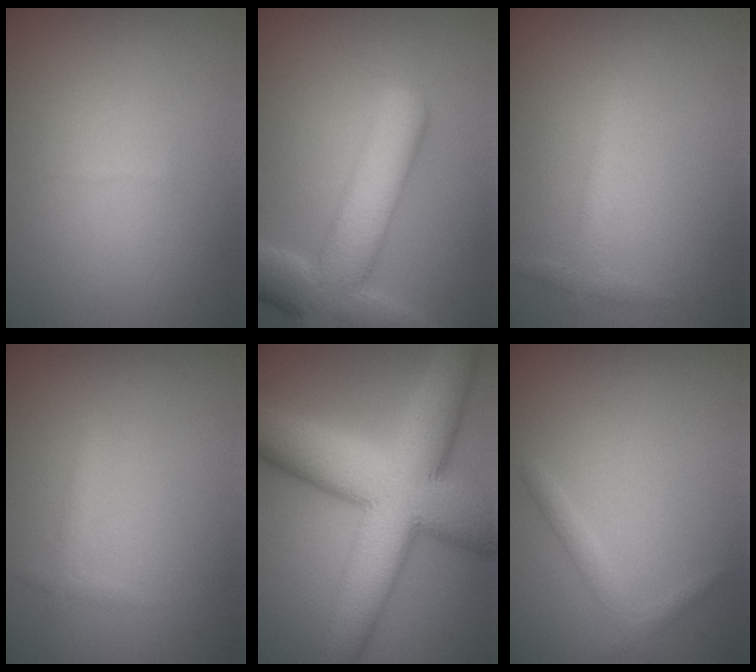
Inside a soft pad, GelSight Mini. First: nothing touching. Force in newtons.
{"total": 8.6, "press": 8.5, "slide": 1.0}
{"total": 1.5, "press": 1.5, "slide": 0.0}
{"total": 0.9, "press": 0.9, "slide": 0.1}
{"total": 13.2, "press": 13.2, "slide": 0.2}
{"total": 1.3, "press": 1.3, "slide": 0.1}